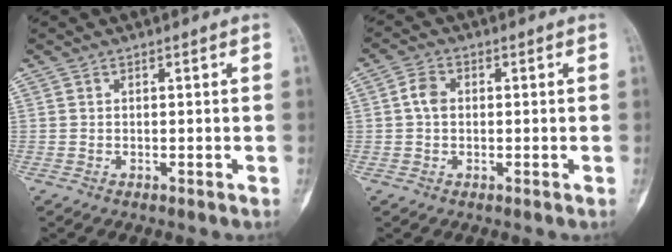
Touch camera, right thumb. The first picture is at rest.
{"total": 3.5, "force": [0.2, 2.7, 2.3], "torque": [-0.042, 0.009, -0.001]}